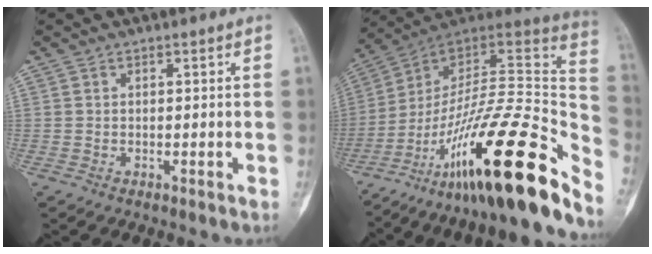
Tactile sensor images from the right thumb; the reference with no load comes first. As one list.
[{"total": 33.8, "force": [-19.9, 7.7, 26.1], "torque": [-0.340, 0.071, -0.316]}]